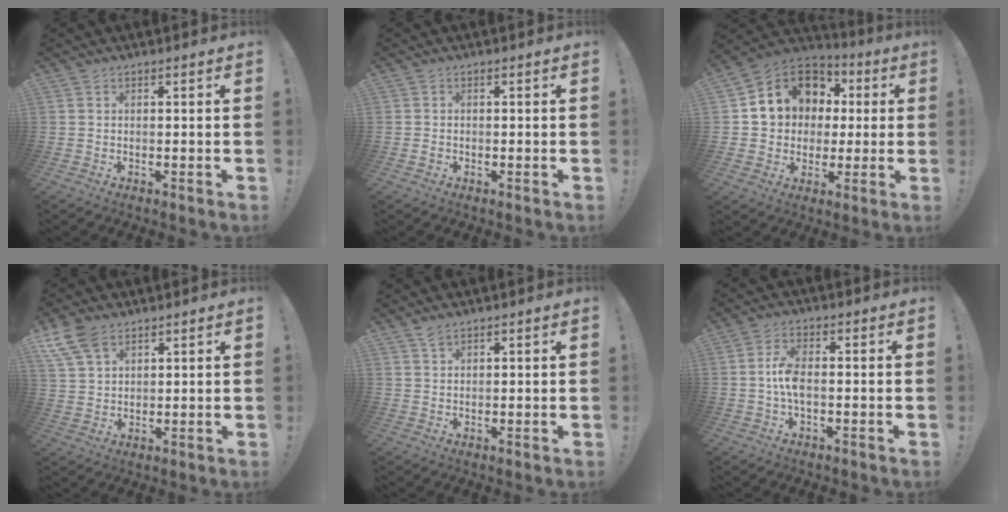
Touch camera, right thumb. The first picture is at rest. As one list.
[{"total": 0.8, "force": [-0.5, 0.5, 0.3], "torque": [-0.005, 0.002, -0.008]}, {"total": 13.1, "force": [3.6, 11.4, 5.4], "torque": [-0.079, -0.011, 0.082]}, {"total": 8.4, "force": [5.4, 4.6, 4.4], "torque": [-0.091, -0.022, 0.106]}, {"total": 1.9, "force": [1.6, 0.4, 1.0], "torque": [-0.012, -0.008, 0.028]}, {"total": 6.2, "force": [-0.9, 2.5, 5.5], "torque": [-0.116, 0.003, -0.017]}]